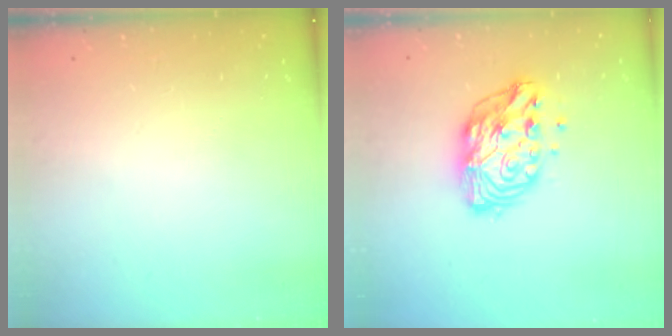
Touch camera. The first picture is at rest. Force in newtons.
{"total": 12.6, "press": 12.6, "slide": 1.1}